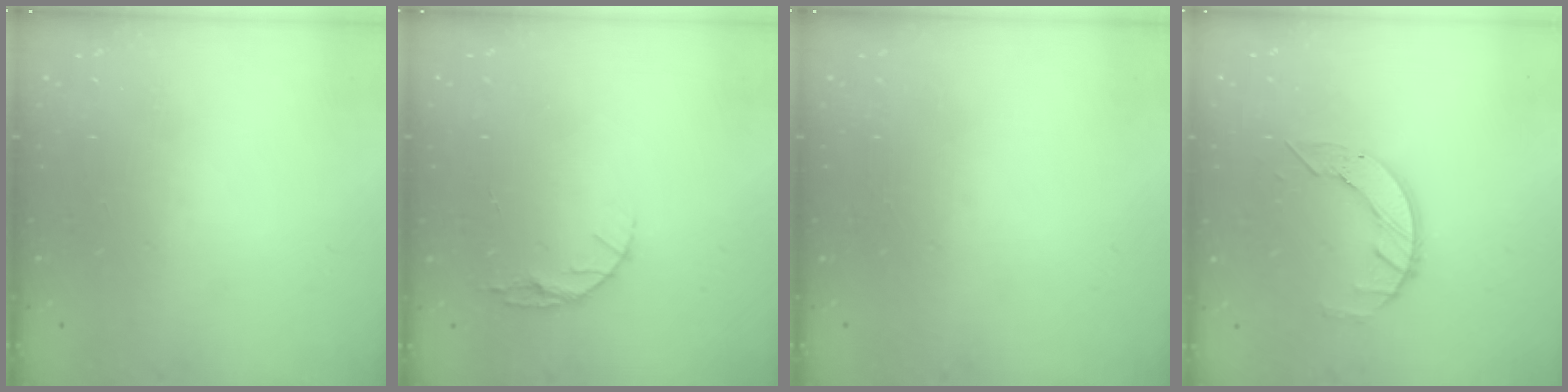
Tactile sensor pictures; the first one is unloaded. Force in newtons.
{"total": 4.4, "press": 4.4, "slide": 0.5}
{"total": 0.0}
{"total": 5.7, "press": 5.7, "slide": 0.6}